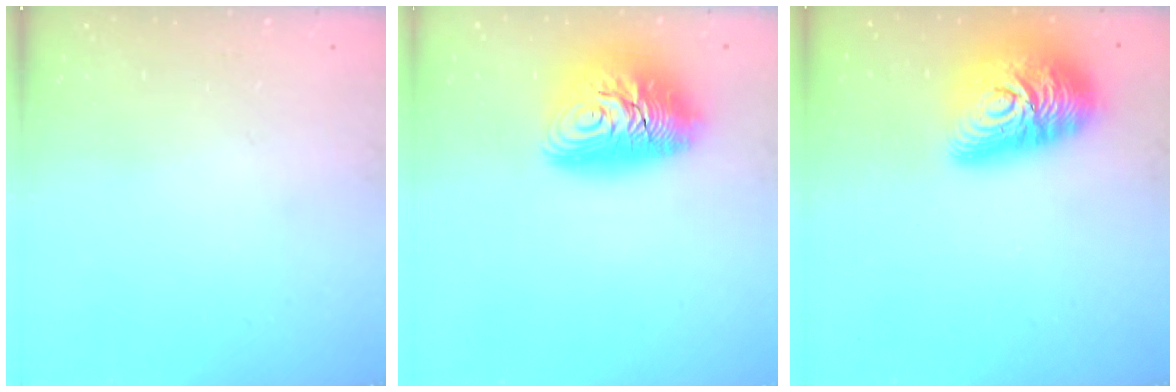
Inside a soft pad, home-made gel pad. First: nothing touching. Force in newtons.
{"total": 14.8, "press": 14.7, "slide": 1.5}
{"total": 18.4, "press": 18.4, "slide": 1.1}